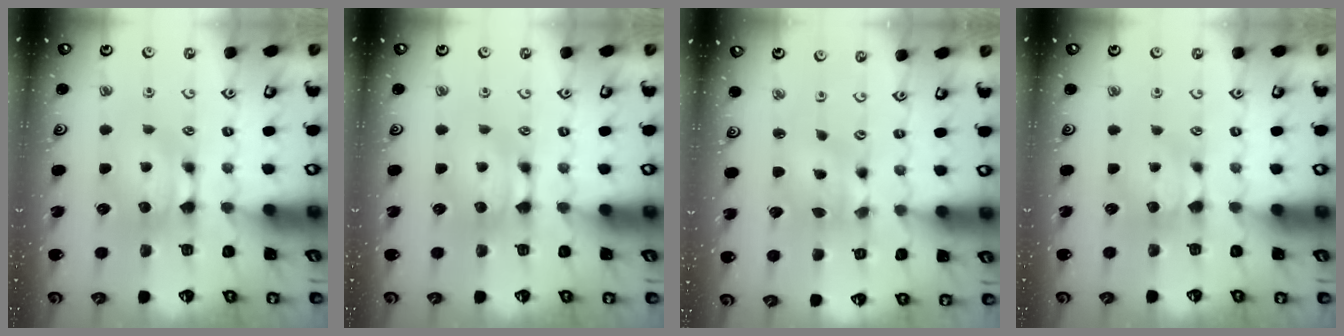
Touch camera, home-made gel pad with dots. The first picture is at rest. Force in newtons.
{"total": 0.0}
{"total": 1.4, "press": 0.4, "slide": 1.4}
{"total": 0.0}